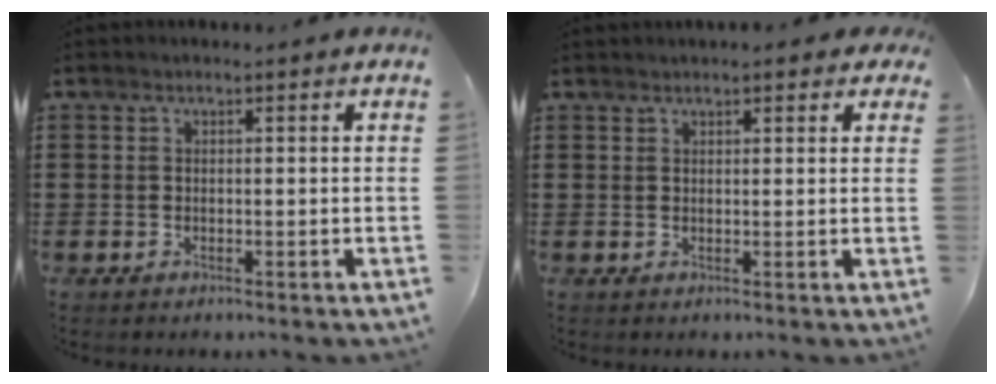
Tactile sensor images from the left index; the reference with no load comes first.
{"total": 1.5, "force": [1.3, 0.3, 0.6], "torque": [-0.015, 0.004, 0.024]}